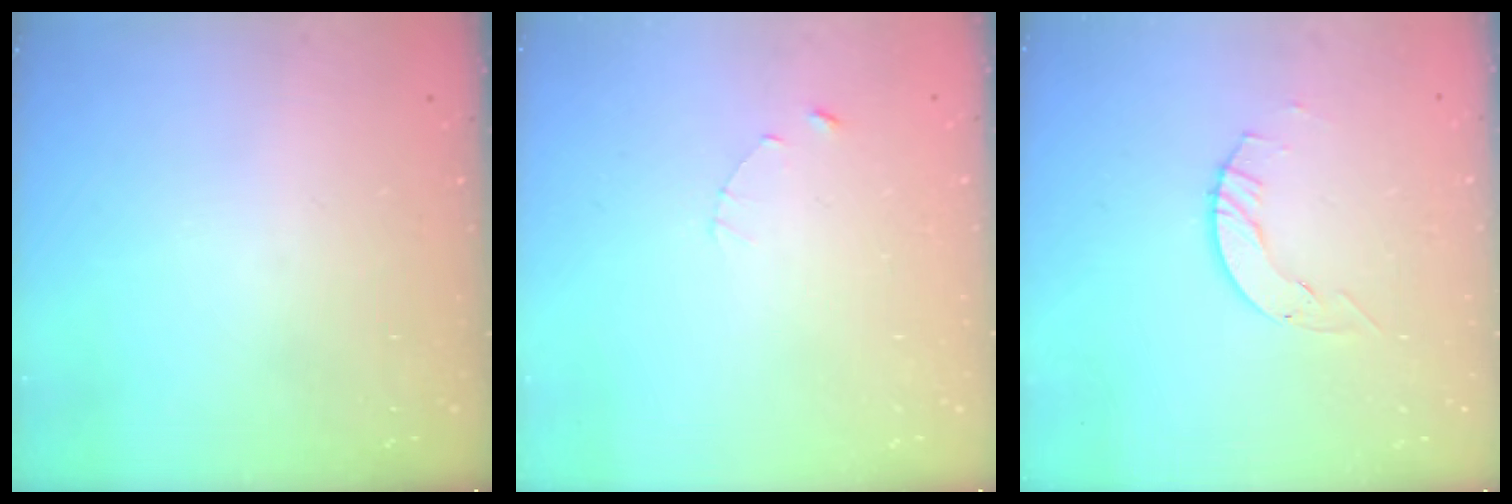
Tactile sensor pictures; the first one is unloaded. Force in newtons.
{"total": 1.2, "press": 1.1, "slide": 0.2}
{"total": 2.1, "press": 2.1, "slide": 0.3}